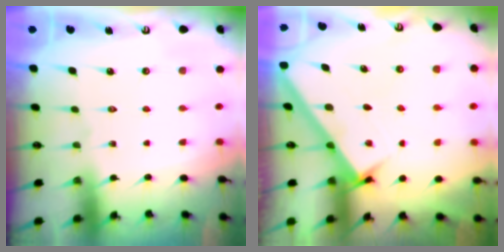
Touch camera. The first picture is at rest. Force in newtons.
{"total": 3.2, "press": 3.2, "slide": 0.2}